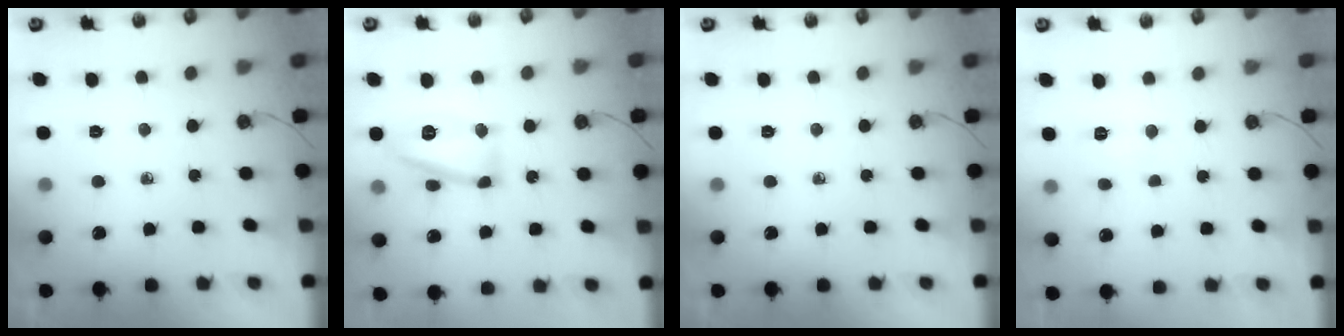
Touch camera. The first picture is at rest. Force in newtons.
{"total": 12.7, "press": 12.7, "slide": 1.1}
{"total": 0.0}
{"total": 3.0, "press": 2.9, "slide": 0.7}